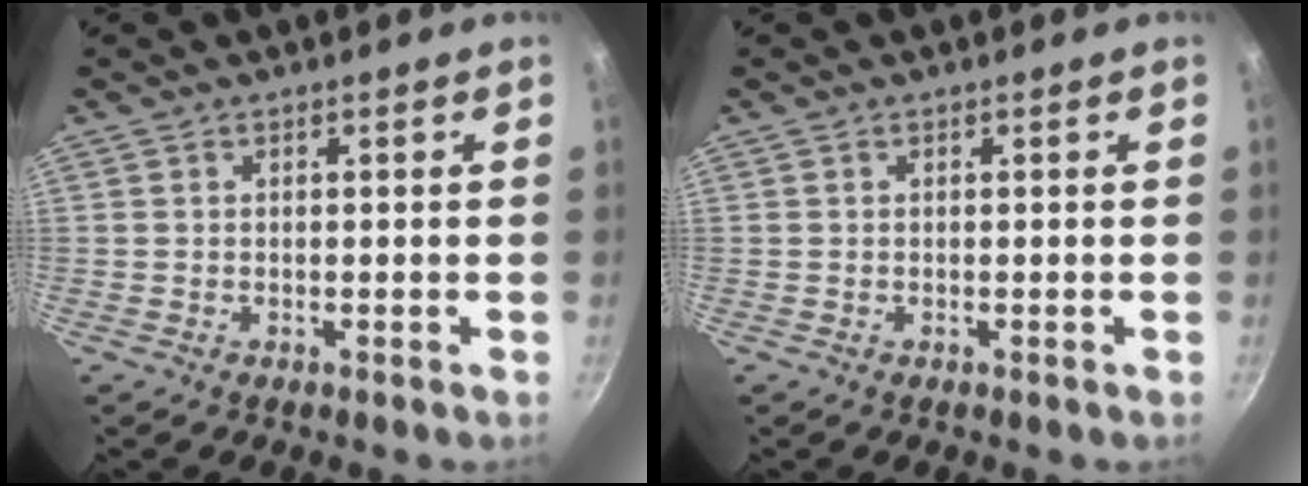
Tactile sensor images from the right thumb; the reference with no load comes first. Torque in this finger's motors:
{"motor_torque": [0.00, 0.00, -0.11, 0.11, 0.00]}